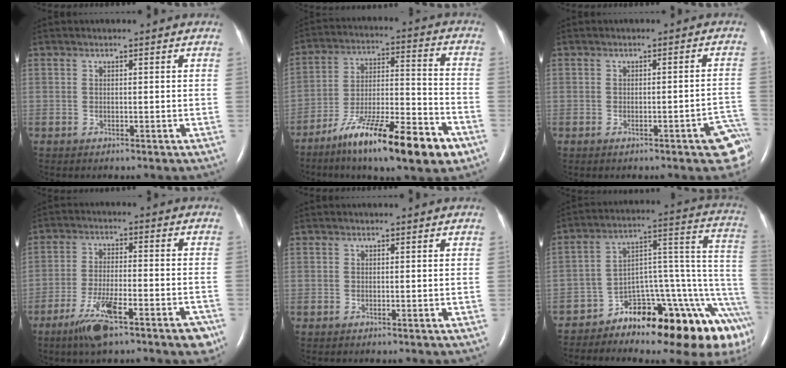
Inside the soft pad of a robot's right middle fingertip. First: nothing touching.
{"total": 18.7, "force": [-11.7, 2.7, 14.4], "torque": [-0.220, -0.012, -0.192]}
{"total": 5.9, "force": [-3.7, 0.9, 4.5], "torque": [-0.029, 0.011, -0.045]}
{"total": 10.7, "force": [-6.6, 2.0, 8.2], "torque": [-0.132, -0.009, -0.106]}
{"total": 0.0}
{"total": 20.9, "force": [-13.8, 5.7, 14.6], "torque": [-0.091, 0.067, -0.187]}